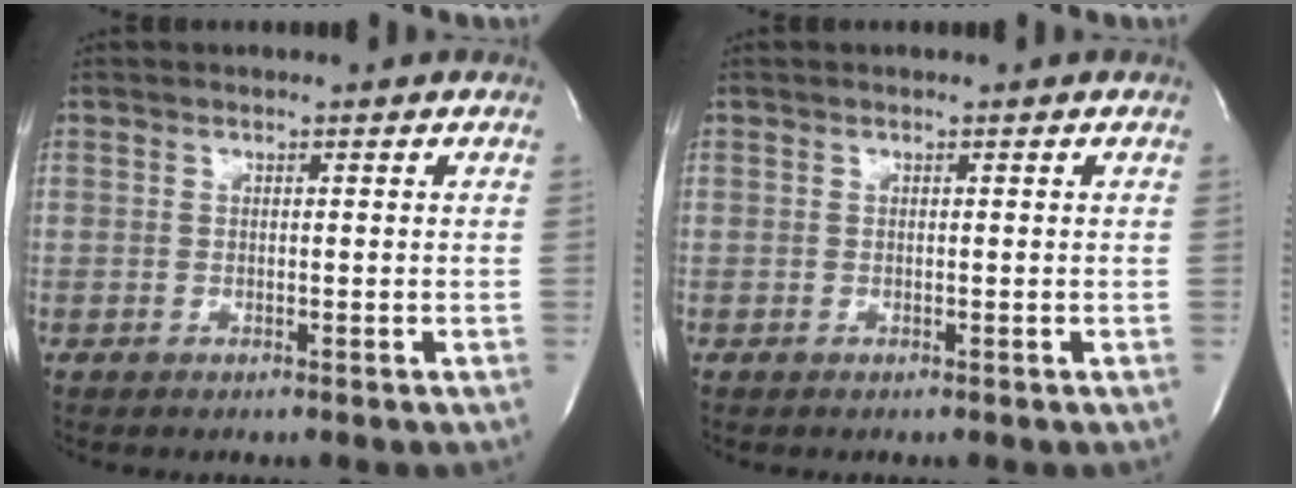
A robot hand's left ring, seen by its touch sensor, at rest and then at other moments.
{"total": 0.0}